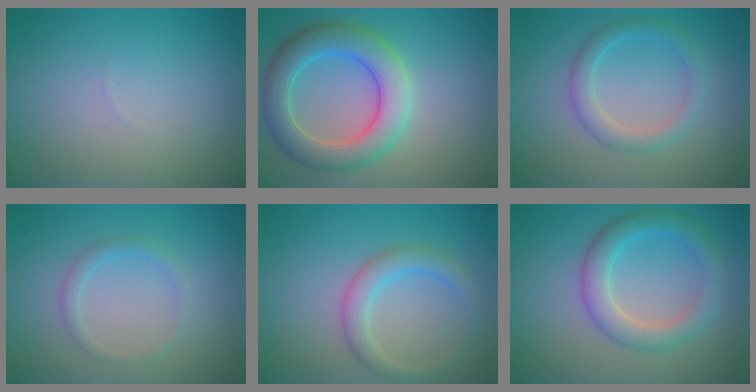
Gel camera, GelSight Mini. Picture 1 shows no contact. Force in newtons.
{"total": 6.4, "press": 6.4, "slide": 0.4}
{"total": 2.4, "press": 2.4, "slide": 0.2}
{"total": 1.3, "press": 1.3, "slide": 0.1}
{"total": 2.8, "press": 2.8, "slide": 0.1}
{"total": 4.1, "press": 4.0, "slide": 0.3}